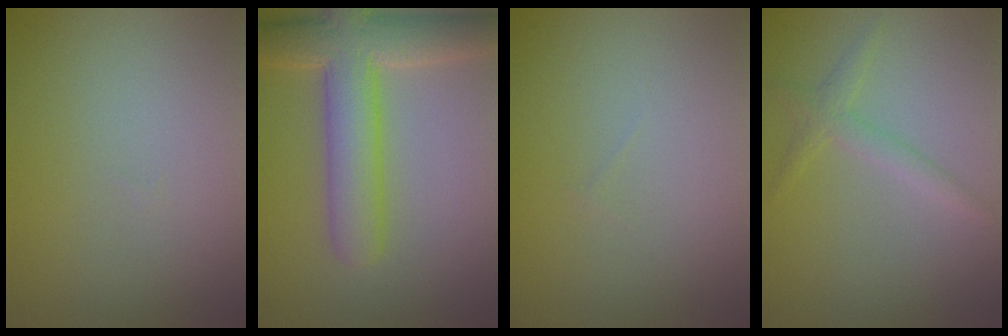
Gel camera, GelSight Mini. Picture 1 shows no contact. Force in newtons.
{"total": 6.8, "press": 6.7, "slide": 0.3}
{"total": 0.0}
{"total": 1.7, "press": 1.7, "slide": 0.1}